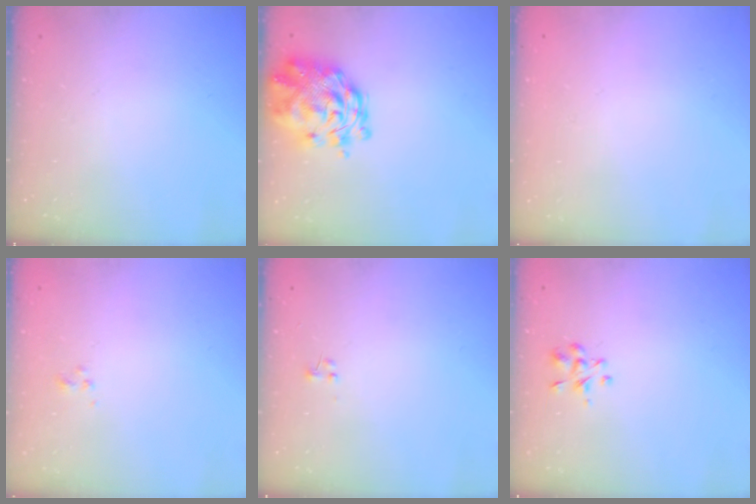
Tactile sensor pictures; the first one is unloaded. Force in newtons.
{"total": 8.9, "press": 8.3, "slide": 3.1}
{"total": 1.8, "press": 1.8, "slide": 0.2}
{"total": 1.4, "press": 1.3, "slide": 0.6}
{"total": 0.6, "press": 0.6, "slide": 0.2}
{"total": 2.4, "press": 2.3, "slide": 0.8}